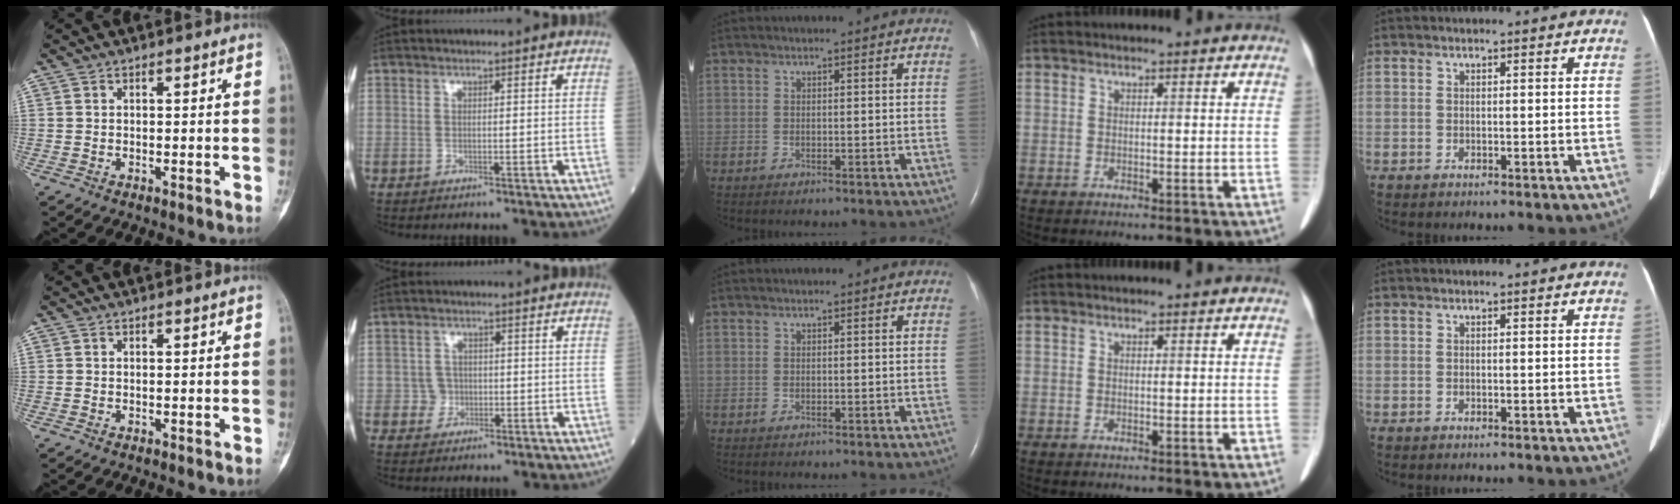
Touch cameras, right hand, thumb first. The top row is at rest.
{"index": {"total": 2.2, "force": [-0.4, 2.2, -0.1], "torque": [0.008, 0.011, -0.005]}}